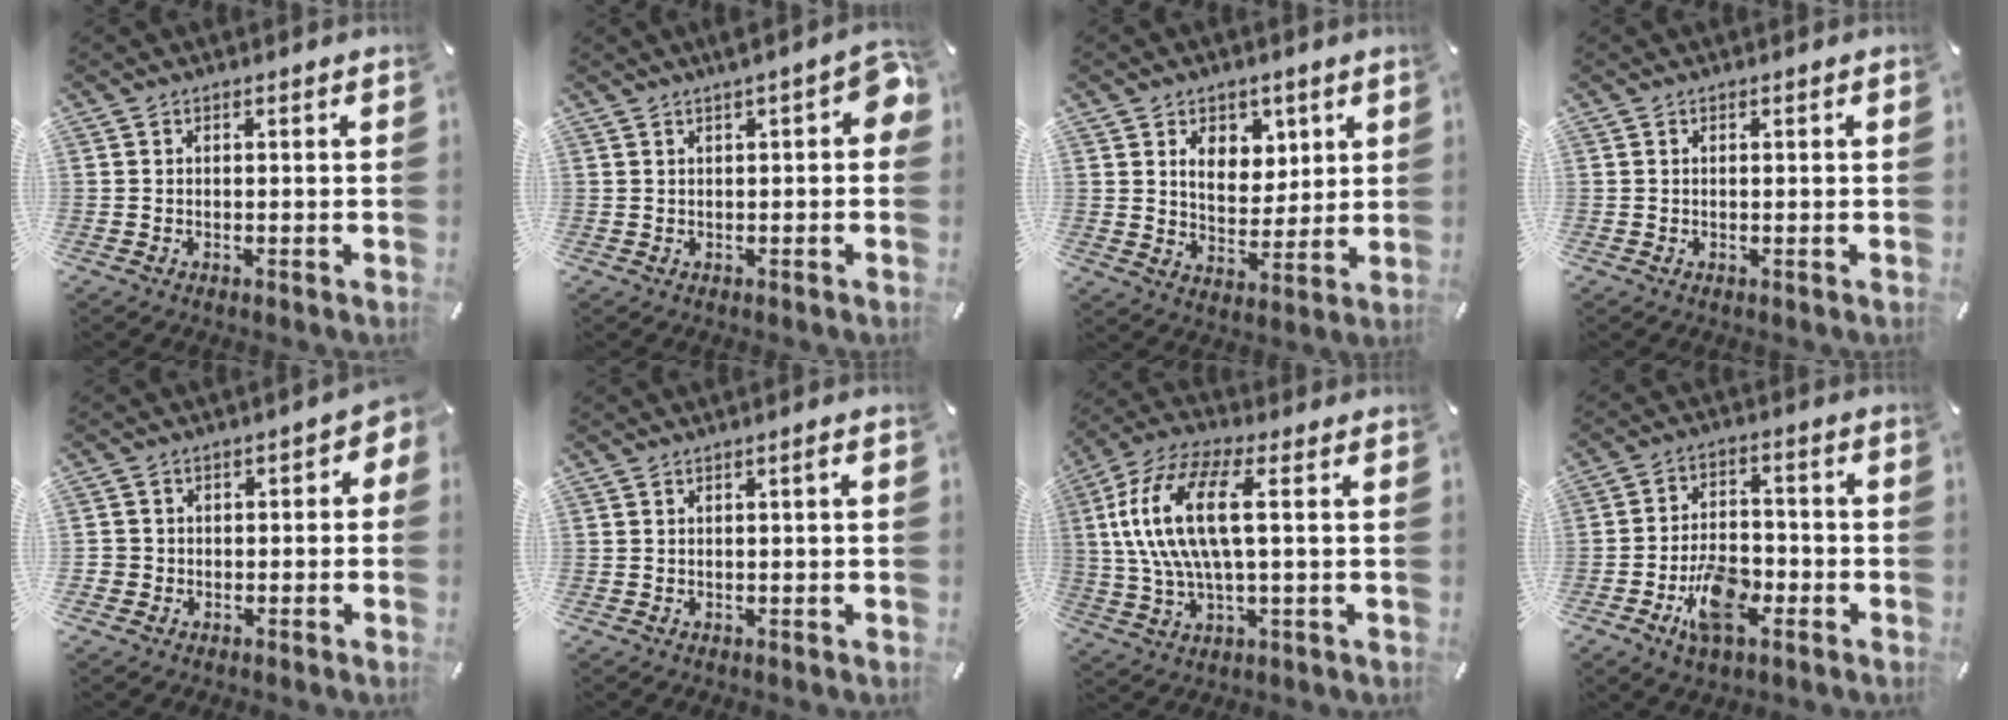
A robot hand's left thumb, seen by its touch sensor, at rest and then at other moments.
{"total": 6.0, "force": [1.3, 2.2, 5.4], "torque": [-0.073, 0.002, 0.020]}
{"total": 8.0, "force": [3.8, 6.1, 3.6], "torque": [-0.055, -0.012, 0.066]}
{"total": 0.0}
{"total": 4.1, "force": [-1.6, 3.5, 1.4], "torque": [-0.018, 0.012, -0.034]}
{"total": 1.2, "force": [0.0, 0.1, 1.2], "torque": [-0.019, 0.000, -0.001]}
{"total": 15.7, "force": [2.5, 6.2, 14.2], "torque": [-0.309, -0.007, 0.036]}
{"total": 11.8, "force": [-5.3, 6.6, 8.3], "torque": [-0.151, 0.020, -0.092]}